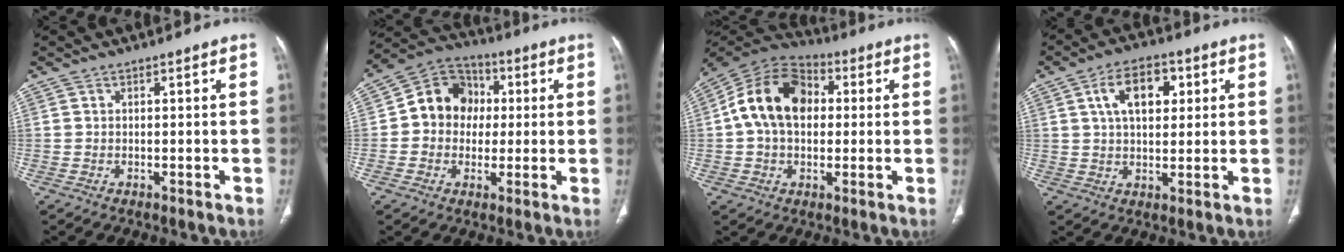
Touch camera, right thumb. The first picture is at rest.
{"total": 11.5, "force": [0.7, 10.2, 5.3], "torque": [-0.050, 0.024, 0.000]}
{"total": 15.7, "force": [1.8, 11.0, 11.0], "torque": [-0.175, 0.029, 0.021]}
{"total": 10.0, "force": [3.1, 5.7, 7.5], "torque": [-0.104, 0.003, 0.049]}